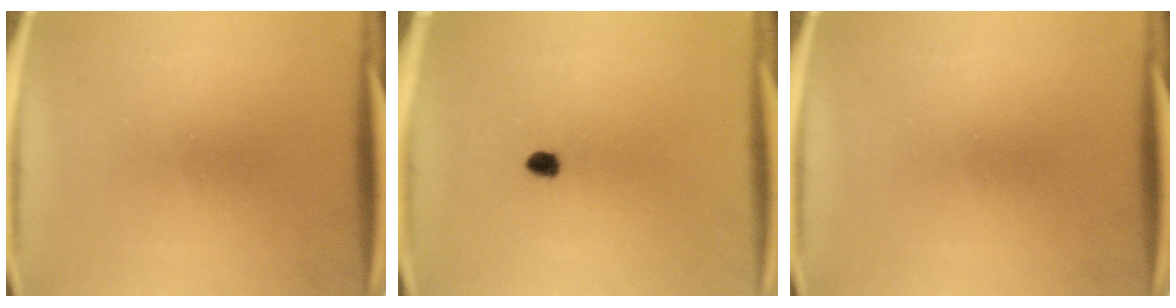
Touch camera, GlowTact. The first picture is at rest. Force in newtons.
{"total": 1.7}
{"total": 0.0}